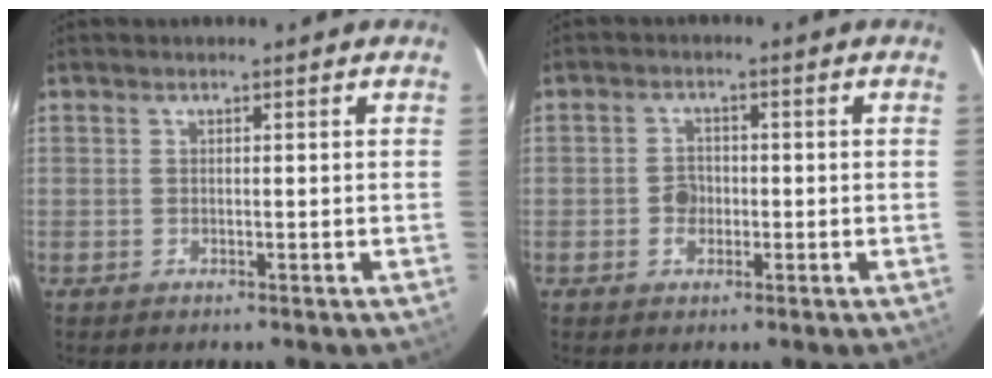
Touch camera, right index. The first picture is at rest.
{"total": 2.7, "force": [-0.7, 2.2, 1.5], "torque": [-0.025, 0.004, -0.010]}